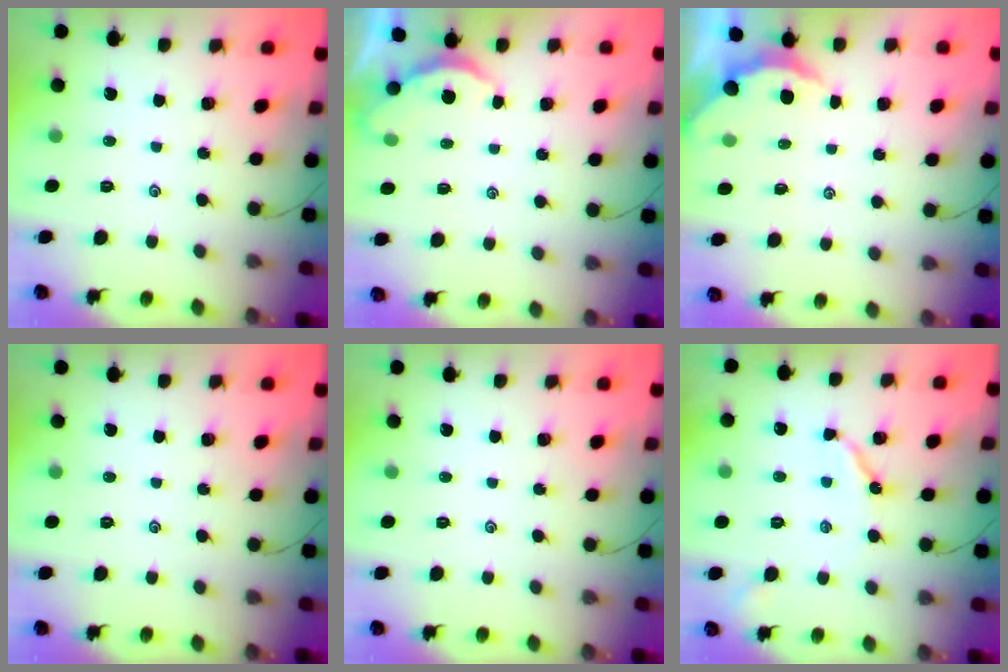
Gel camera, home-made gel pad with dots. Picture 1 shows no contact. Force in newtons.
{"total": 2.5, "press": 2.5, "slide": 0.4}
{"total": 2.4, "press": 2.3, "slide": 0.4}
{"total": 0.0}
{"total": 0.0}
{"total": 6.7, "press": 6.7, "slide": 0.8}